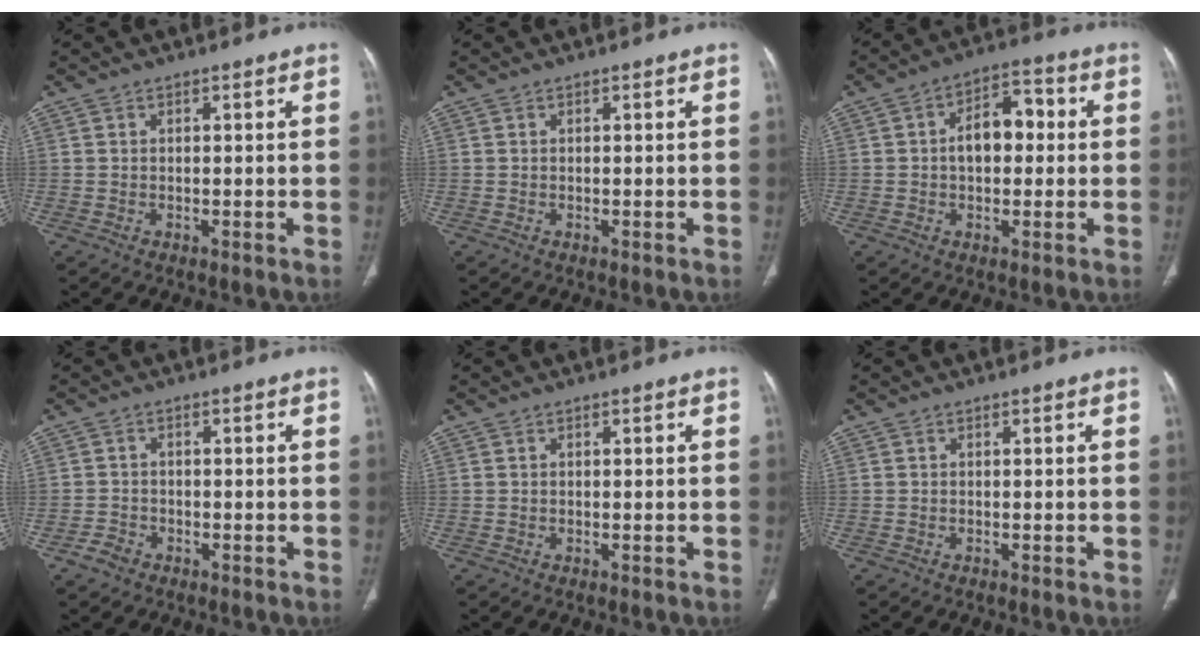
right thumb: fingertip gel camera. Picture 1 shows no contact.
{"total": 0.0}
{"total": 8.7, "force": [0.4, 5.5, 6.7], "torque": [-0.084, 0.027, 0.000]}
{"total": 2.4, "force": [-1.6, 1.7, 0.7], "torque": [-0.014, 0.011, -0.028]}
{"total": 0.0}
{"total": 0.0}